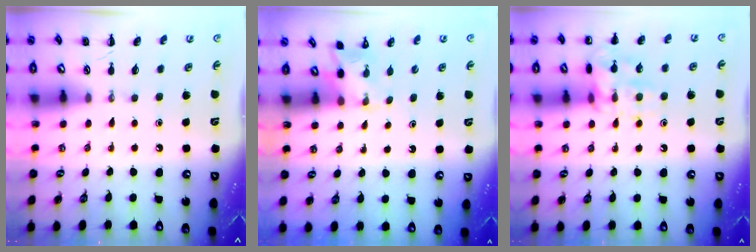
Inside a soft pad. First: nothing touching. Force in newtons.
{"total": 2.2, "press": 2.1, "slide": 0.7}
{"total": 12.4, "press": 12.4, "slide": 0.3}